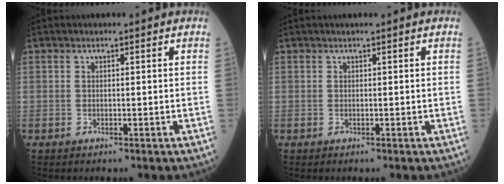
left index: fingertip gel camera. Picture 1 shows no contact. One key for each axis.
{"total": 0.6, "fx": 0.5, "fy": -0.1, "fz": 0.3, "tx": -0.007, "ty": 0.009, "tz": 0.013}